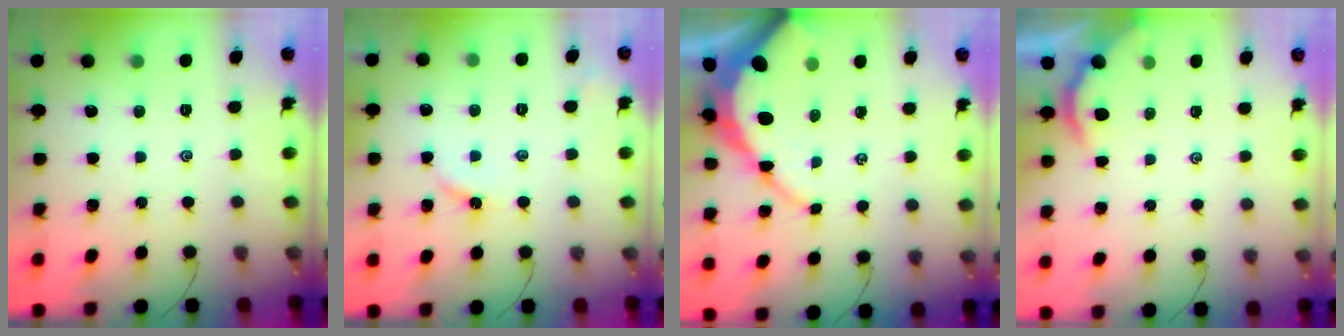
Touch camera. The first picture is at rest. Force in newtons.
{"total": 3.7, "press": 3.7, "slide": 0.5}
{"total": 11.1, "press": 11.0, "slide": 1.1}
{"total": 1.8, "press": 1.7, "slide": 0.3}